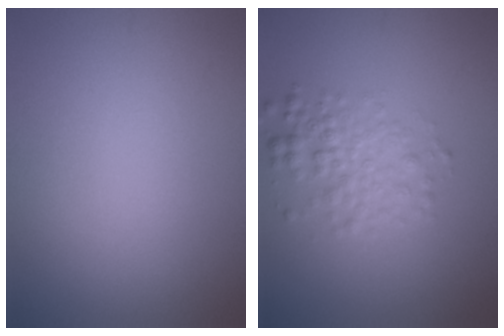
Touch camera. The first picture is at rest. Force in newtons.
{"total": 2.9, "press": 2.9, "slide": 0.1}